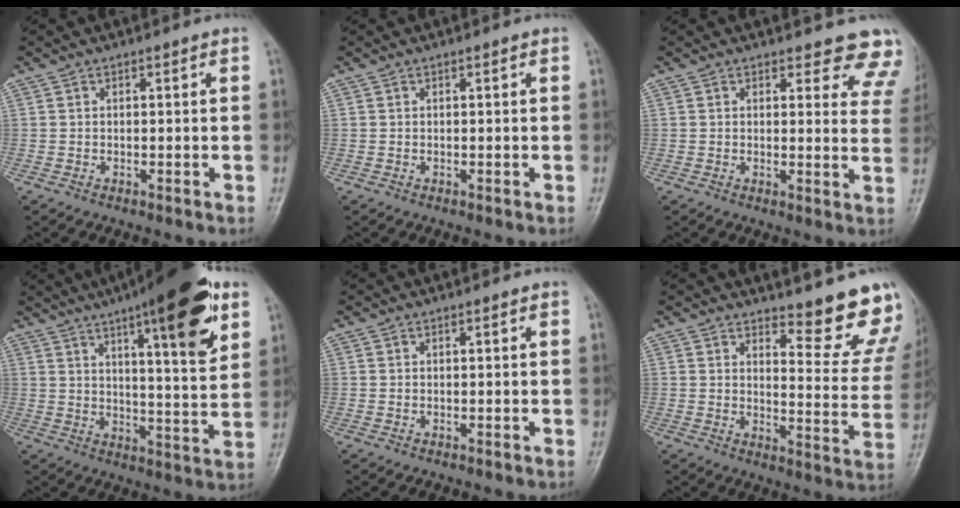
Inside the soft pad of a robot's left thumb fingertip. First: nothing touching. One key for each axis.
{"total": 0.0}
{"total": 10.1, "fx": 9.4, "fy": 3.4, "fz": 1.6, "tx": 0.038, "ty": -0.061, "tz": 0.070}
{"total": 19.8, "fx": 10.4, "fy": 4.5, "fz": 16.1, "tx": -0.210, "ty": -0.036, "tz": 0.148}
{"total": 0.0}
{"total": 13.7, "fx": 12.0, "fy": 3.2, "fz": 5.9, "tx": -0.034, "ty": -0.116, "tz": 0.139}